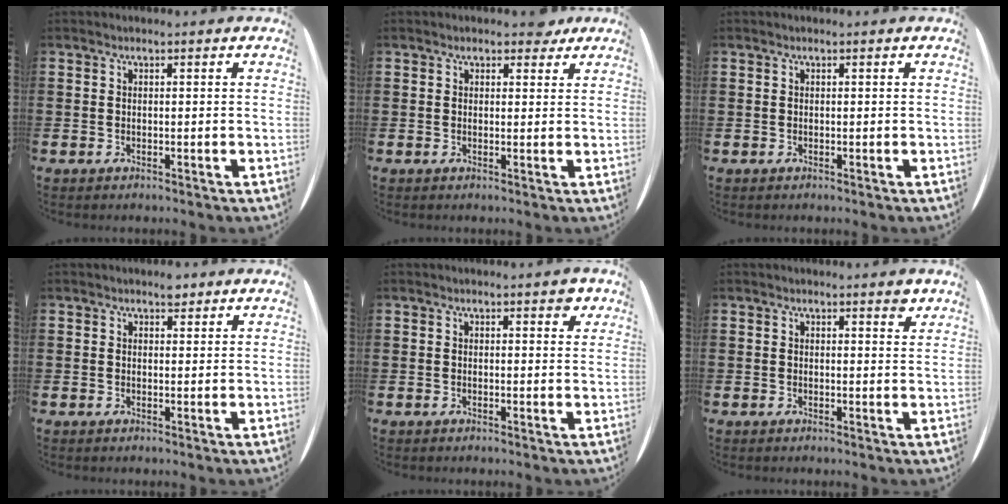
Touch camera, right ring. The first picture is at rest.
{"total": 1.7, "force": [1.4, 0.8, 0.5], "torque": [-0.003, 0.006, 0.022]}
{"total": 0.0}
{"total": 1.4, "force": [1.2, 0.7, 0.4], "torque": [0.000, 0.001, 0.020]}
{"total": 1.4, "force": [0.9, 0.6, 0.9], "torque": [-0.011, 0.004, 0.012]}
{"total": 1.5, "force": [1.3, 0.3, 0.8], "torque": [-0.007, 0.001, 0.021]}